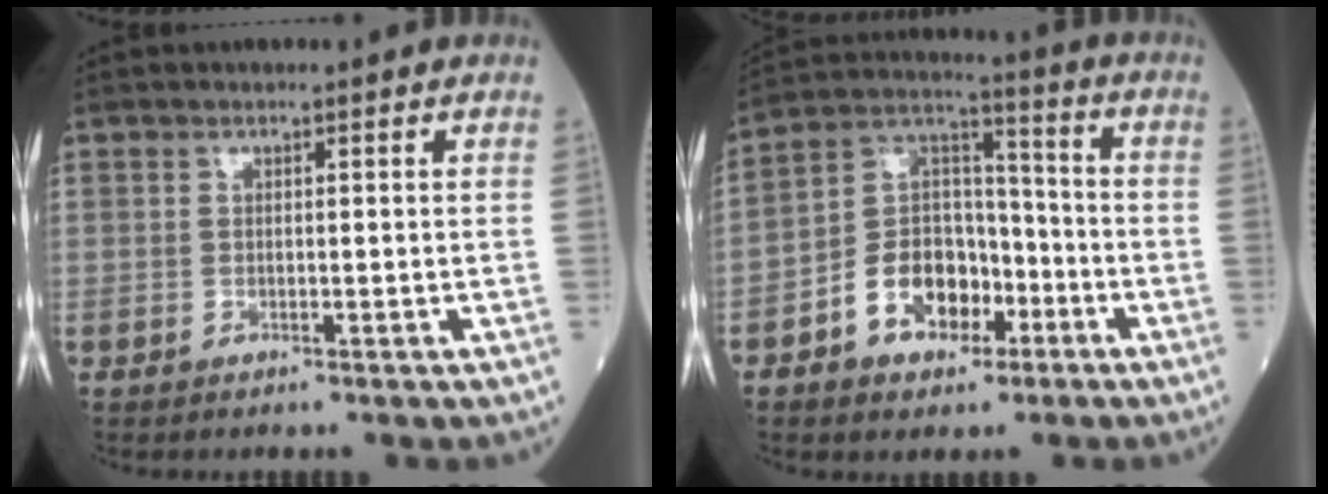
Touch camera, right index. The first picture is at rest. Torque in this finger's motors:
{"motor_torque": [0.65, -0.10, 0.32, 0.06]}